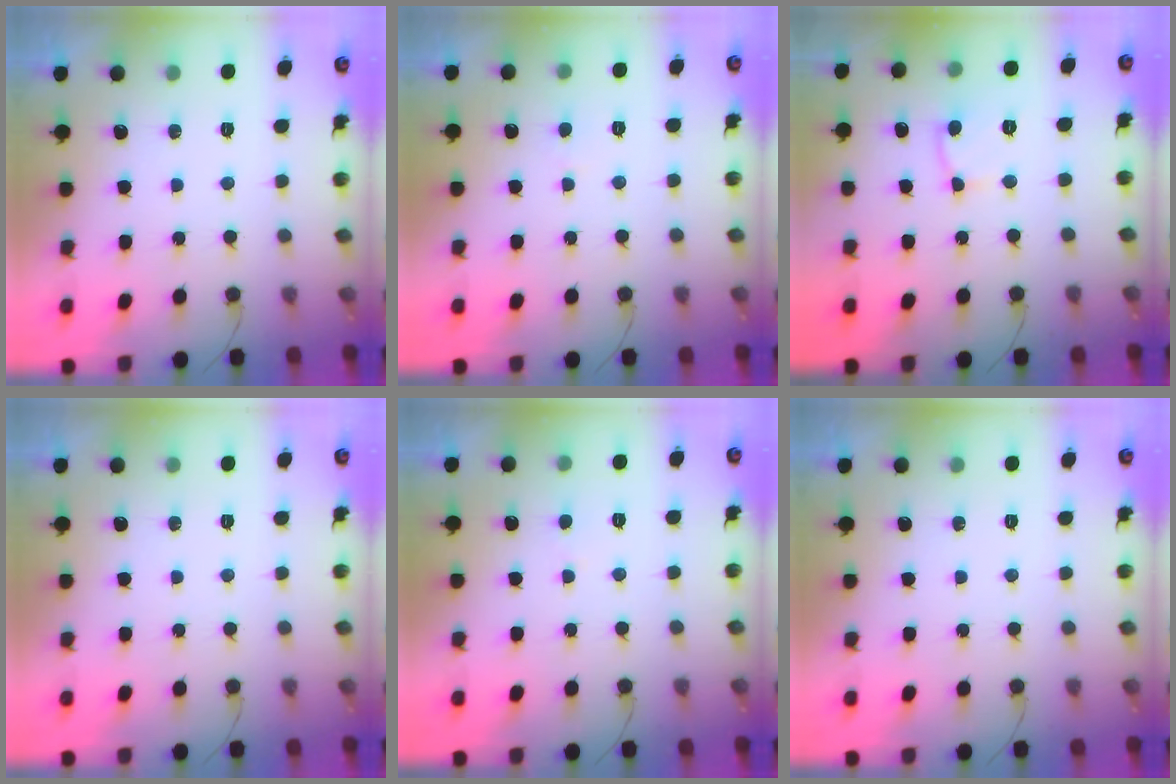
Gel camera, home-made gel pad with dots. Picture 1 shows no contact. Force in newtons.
{"total": 1.6, "press": 1.5, "slide": 0.2}
{"total": 6.0, "press": 5.9, "slide": 0.8}
{"total": 0.0}
{"total": 2.2, "press": 2.2, "slide": 0.3}
{"total": 0.0}